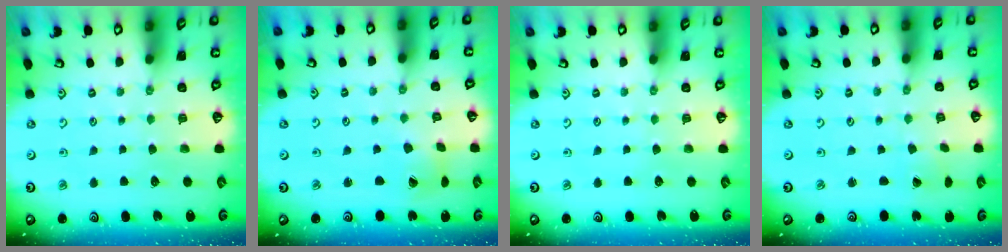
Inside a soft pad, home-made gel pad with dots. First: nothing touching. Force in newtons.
{"total": 3.0, "press": 2.9, "slide": 0.5}
{"total": 0.0}
{"total": 0.0}